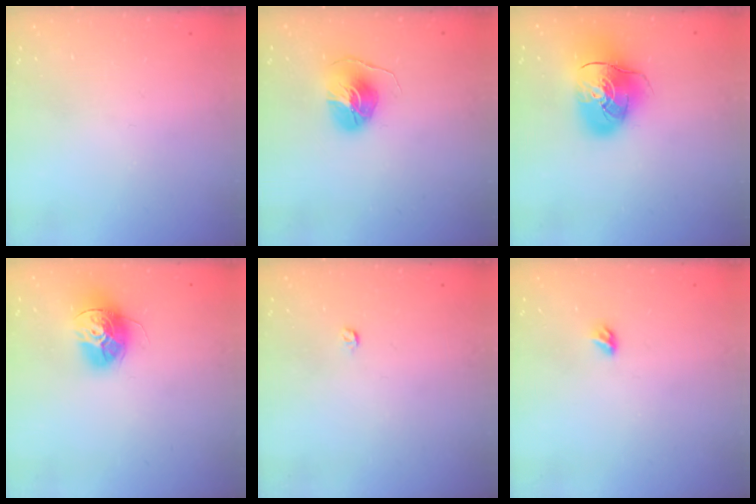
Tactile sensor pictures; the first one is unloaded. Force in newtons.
{"total": 9.2, "press": 9.2, "slide": 0.4}
{"total": 16.2, "press": 16.0, "slide": 2.6}
{"total": 13.7, "press": 13.7, "slide": 1.0}
{"total": 3.0, "press": 2.9, "slide": 0.4}
{"total": 3.2, "press": 3.1, "slide": 0.8}